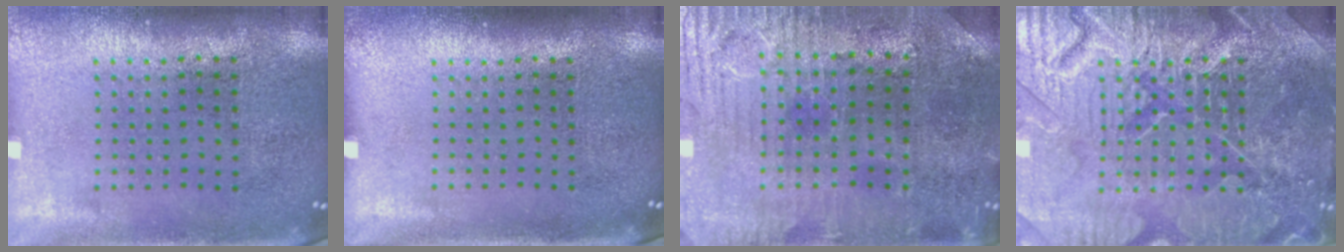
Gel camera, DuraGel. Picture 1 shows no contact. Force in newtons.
{"total": 0.0}
{"total": 1.5, "press": 1.3, "slide": 0.6}
{"total": 7.9, "press": 7.8, "slide": 0.9}